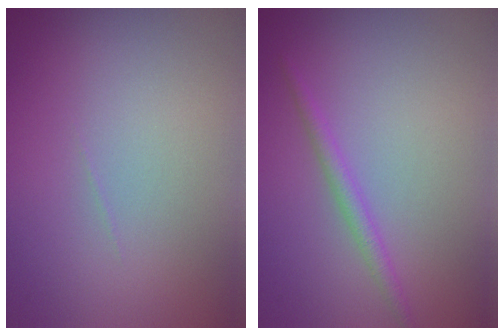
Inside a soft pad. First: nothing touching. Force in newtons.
{"total": 1.4, "press": 1.4, "slide": 0.1}